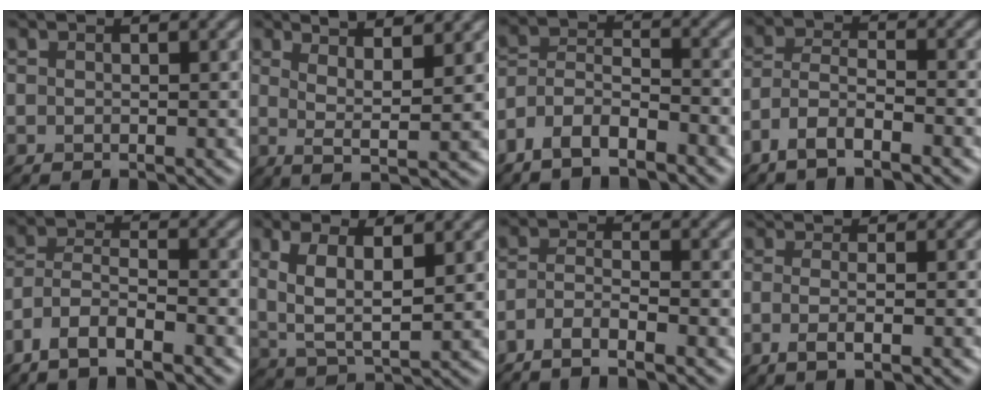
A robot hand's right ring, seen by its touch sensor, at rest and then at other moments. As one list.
[{"total": 5.2, "force": [1.7, 1.1, 4.8], "torque": [-0.078, -0.004, 0.027]}, {"total": 5.4, "force": [-4.2, 1.8, 2.7], "torque": [-0.047, -0.001, -0.086]}, {"total": 4.7, "force": [-3.4, 1.3, 2.9], "torque": [-0.058, -0.001, -0.071]}, {"total": 5.3, "force": [-3.9, 1.7, 3.2], "torque": [-0.061, -0.001, -0.079]}, {"total": 5.1, "force": [1.5, 2.2, 4.4], "torque": [-0.095, -0.003, 0.031]}, {"total": 3.8, "force": [-3.0, 0.7, 2.2], "torque": [-0.043, -0.001, -0.065]}, {"total": 3.7, "force": [-1.2, 1.0, 3.3], "torque": [-0.046, -0.011, -0.016]}]